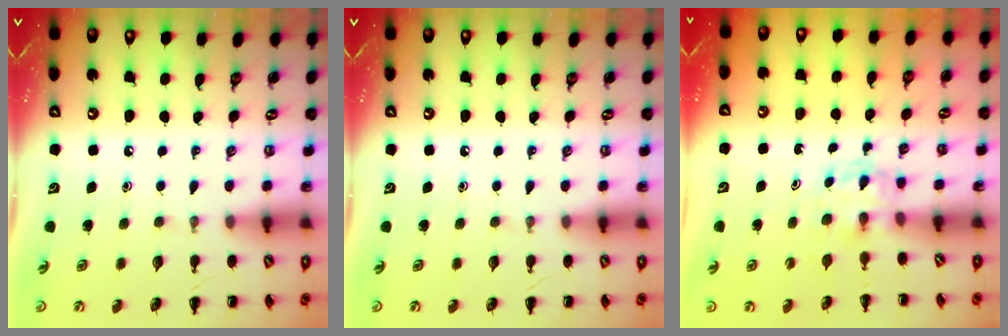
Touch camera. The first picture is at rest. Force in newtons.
{"total": 0.0}
{"total": 2.6, "press": 2.4, "slide": 1.1}